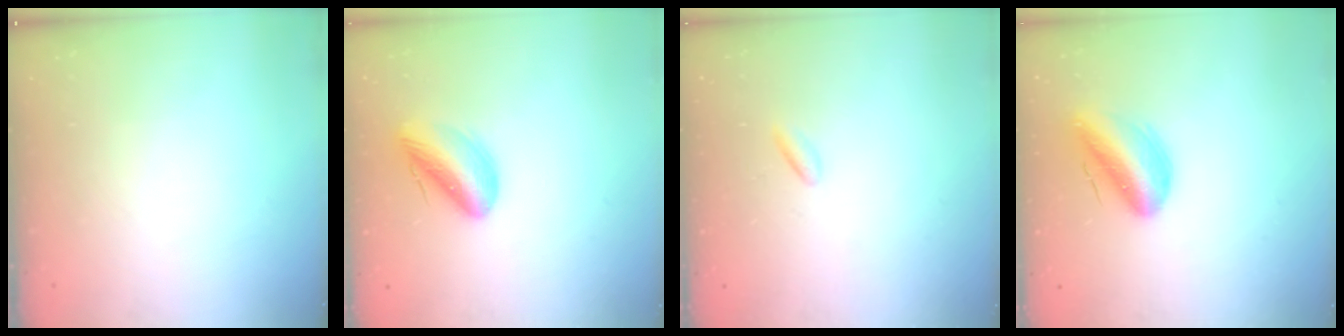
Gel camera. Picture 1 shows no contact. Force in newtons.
{"total": 11.1, "press": 10.8, "slide": 2.3}
{"total": 0.9, "press": 0.7, "slide": 0.5}
{"total": 12.3, "press": 11.7, "slide": 3.7}